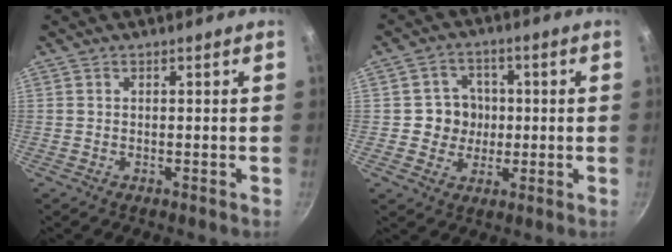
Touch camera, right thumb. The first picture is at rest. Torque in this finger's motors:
{"motor_torque": [1.06, 1.04, 0.70, 0.12, 0.00]}